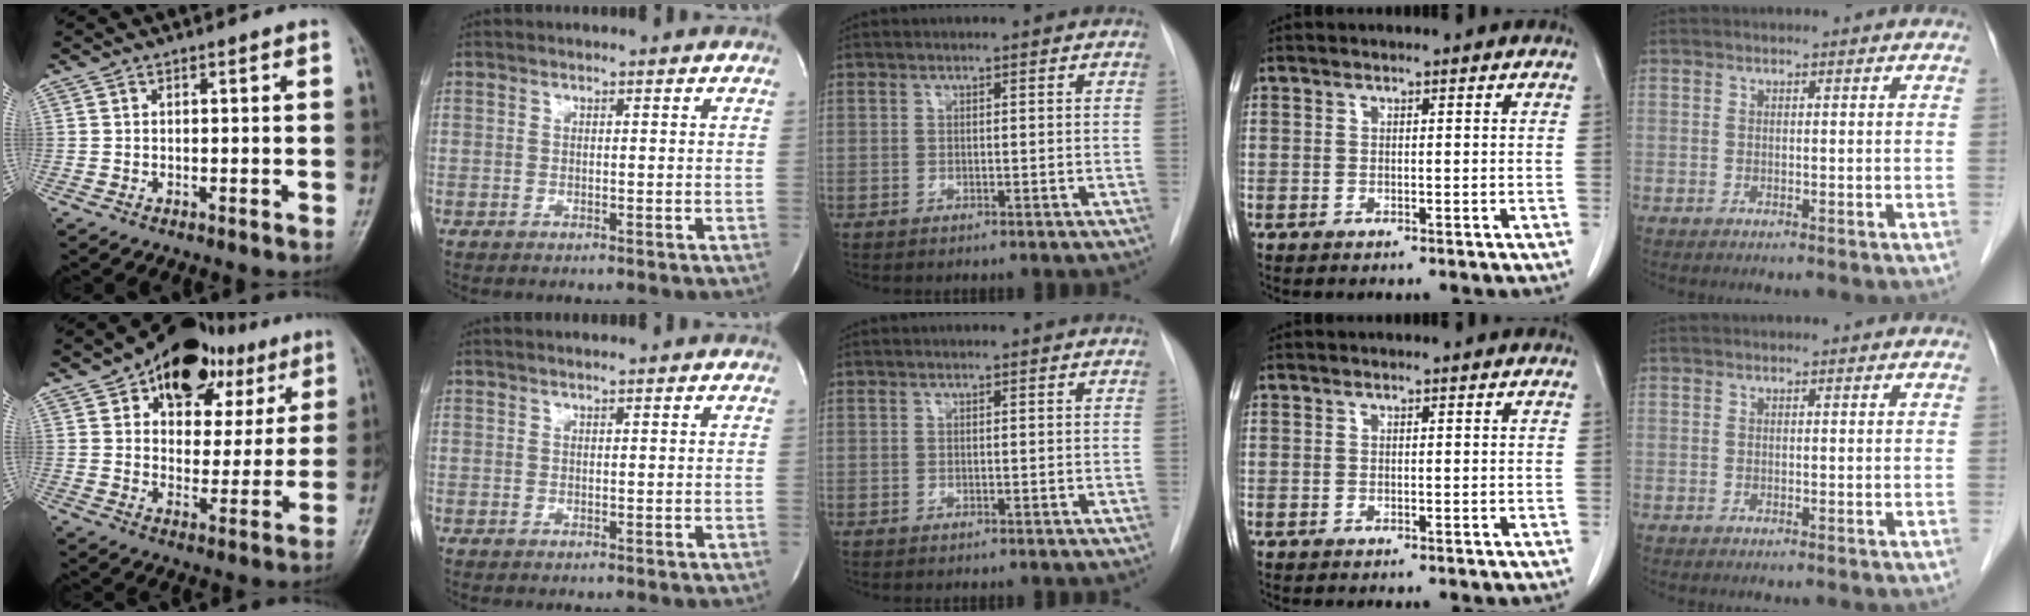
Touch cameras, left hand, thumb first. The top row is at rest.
{"thumb": {"total": 19.6, "force": [10.5, 11.9, 11.6], "torque": [-0.099, -0.017, 0.152]}, "index": {"total": 0.6, "force": [0.5, -0.1, 0.4], "torque": [-0.013, 0.004, 0.011]}}